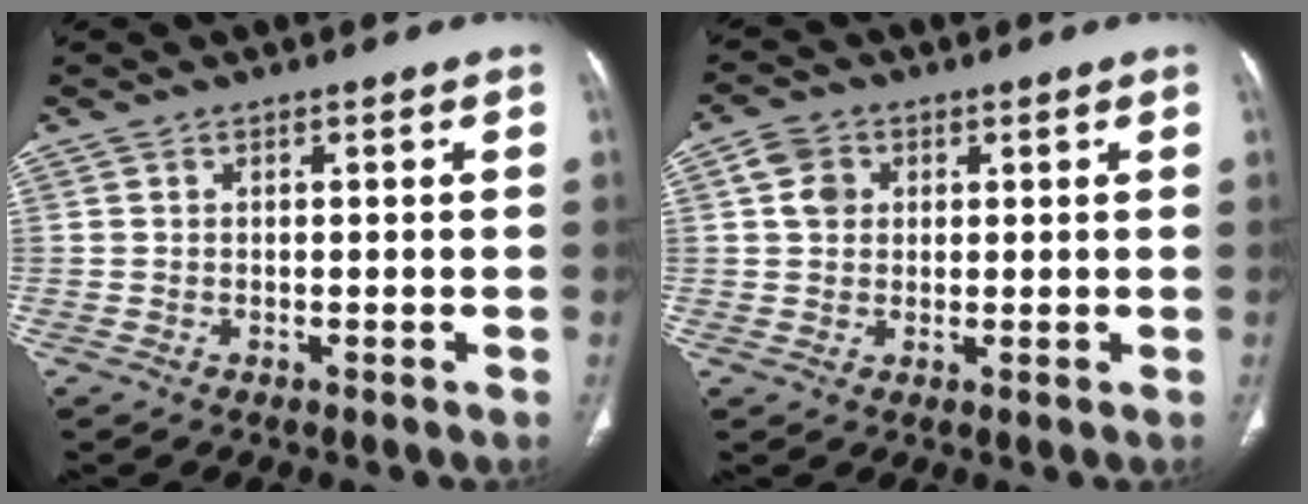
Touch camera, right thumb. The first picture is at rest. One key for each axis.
{"total": 4.5, "fx": 1.2, "fy": 3.7, "fz": 2.2, "tx": -0.028, "ty": 0.003, "tz": 0.022}